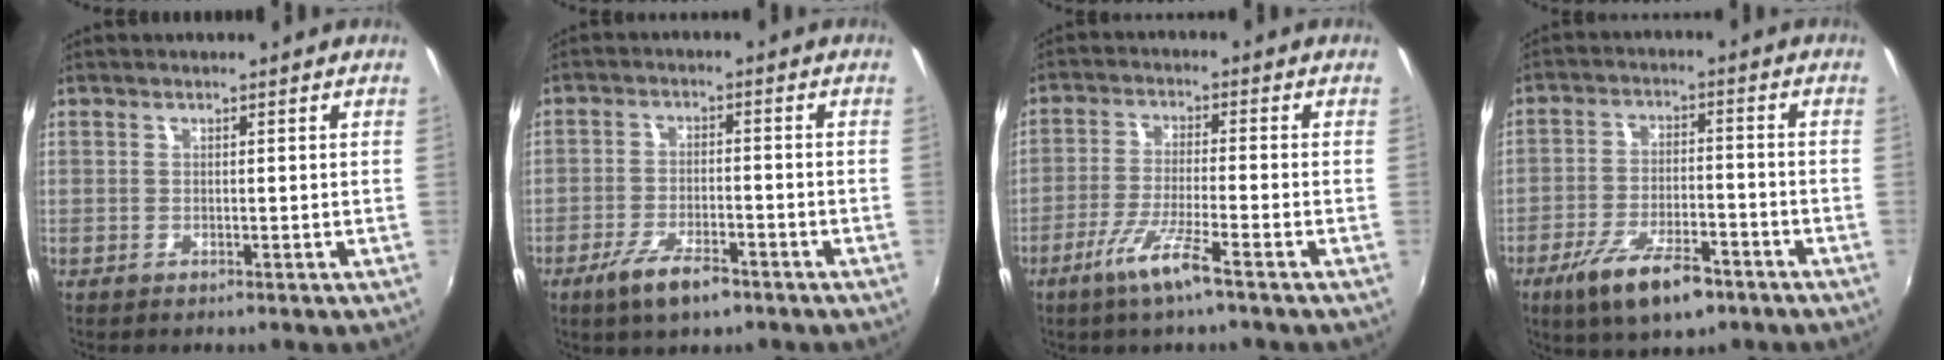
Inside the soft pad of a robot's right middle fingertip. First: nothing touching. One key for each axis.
{"total": 7.4, "fx": -4.9, "fy": 2.3, "fz": 5.1, "tx": -0.117, "ty": -0.011, "tz": -0.086}
{"total": 7.5, "fx": -4.7, "fy": 0.0, "fz": 5.9, "tx": -0.123, "ty": -0.009, "tz": -0.089}
{"total": 12.0, "fx": -7.6, "fy": 4.1, "fz": 8.4, "tx": -0.176, "ty": -0.020, "tz": -0.130}